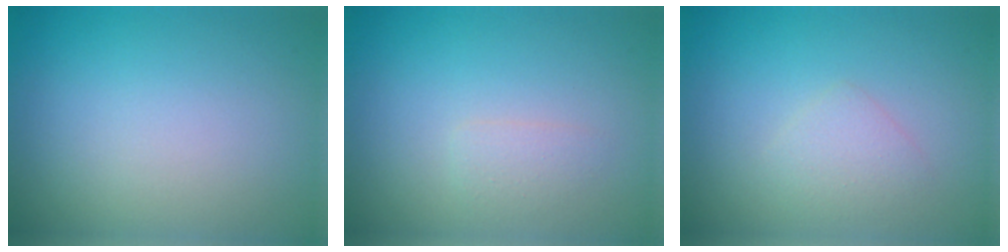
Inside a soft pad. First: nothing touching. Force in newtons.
{"total": 1.1, "press": 1.1, "slide": 0.1}
{"total": 1.6, "press": 1.6, "slide": 0.1}